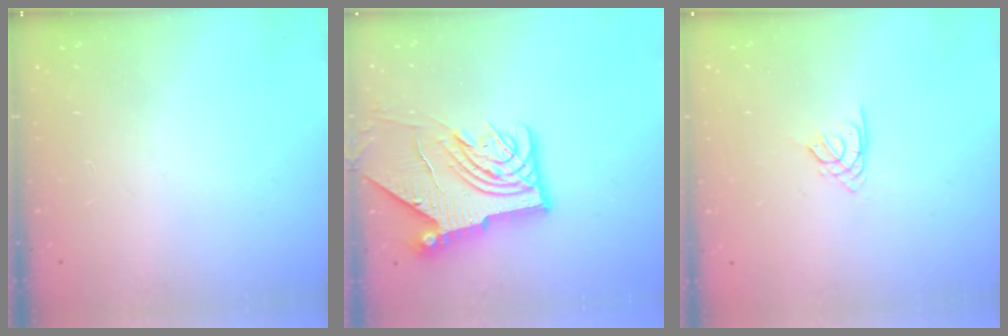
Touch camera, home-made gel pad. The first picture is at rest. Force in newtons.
{"total": 14.7, "press": 14.6, "slide": 1.7}
{"total": 2.5, "press": 2.4, "slide": 0.5}